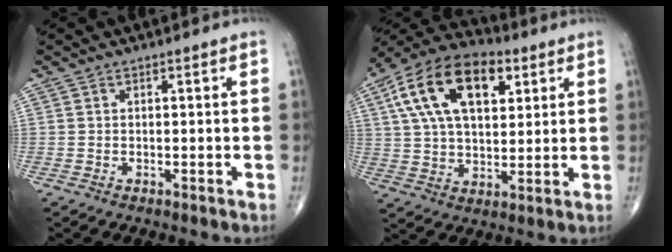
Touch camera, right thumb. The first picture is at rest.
{"total": 19.2, "force": [7.0, 10.6, 14.3], "torque": [-0.237, 0.004, 0.117]}